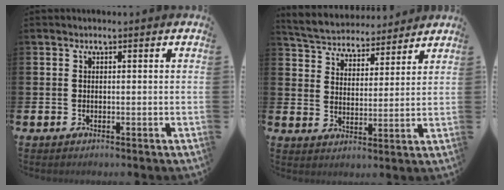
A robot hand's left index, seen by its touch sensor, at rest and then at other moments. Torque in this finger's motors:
{"motor_torque": [1.07, -1.07, 0.53, 0.05]}